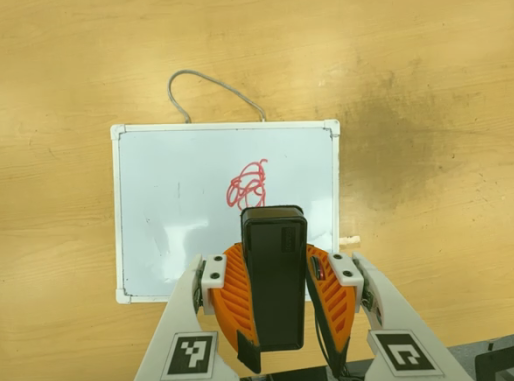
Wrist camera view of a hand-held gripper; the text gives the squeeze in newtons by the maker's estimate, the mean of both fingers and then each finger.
{"total": 7.6, "left": 6.7, "right": 8.5}